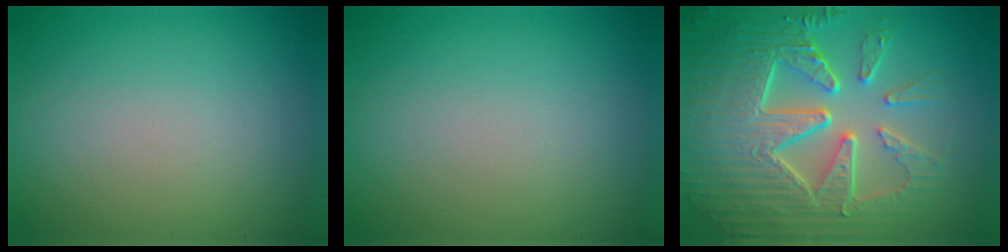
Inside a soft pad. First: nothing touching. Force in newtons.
{"total": 0.0}
{"total": 10.0, "press": 6.7, "slide": 7.4}